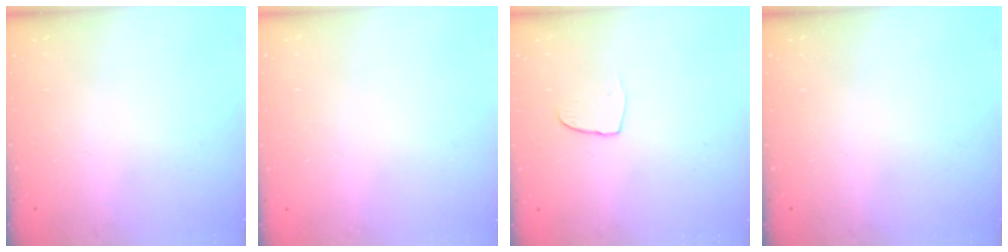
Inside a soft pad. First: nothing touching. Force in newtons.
{"total": 0.0}
{"total": 4.2, "press": 4.2, "slide": 0.3}
{"total": 0.0}